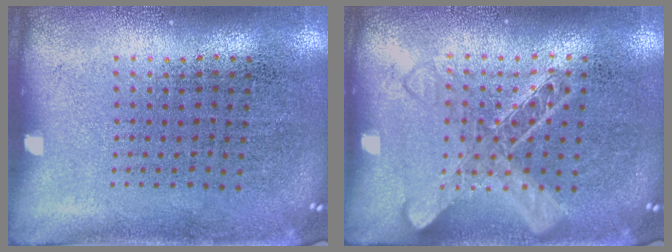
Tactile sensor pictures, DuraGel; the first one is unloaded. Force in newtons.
{"total": 2.8, "press": 2.7, "slide": 0.5}